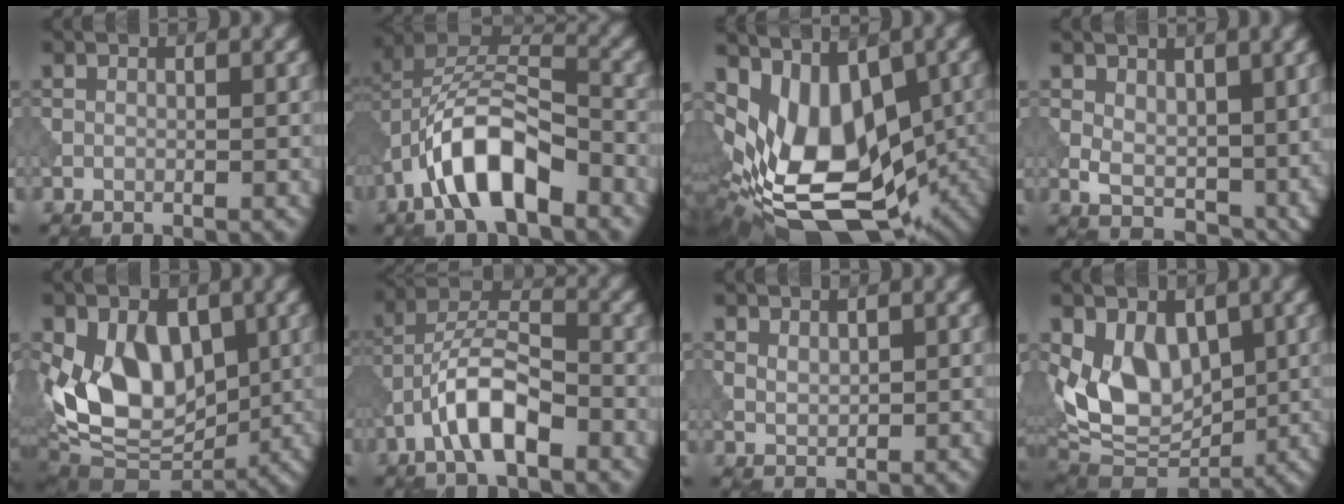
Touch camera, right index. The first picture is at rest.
{"total": 9.3, "force": [-4.5, 4.0, 7.1], "torque": [-0.124, 0.019, -0.087]}
{"total": 15.7, "force": [-1.2, 9.5, 12.5], "torque": [-0.172, -0.025, 0.004]}
{"total": 5.3, "force": [1.7, 3.2, 3.8], "torque": [-0.069, -0.014, 0.035]}
{"total": 9.2, "force": [0.5, 6.2, 6.8], "torque": [-0.115, -0.013, 0.006]}
{"total": 6.2, "force": [-3.1, 2.2, 4.9], "torque": [-0.086, 0.016, -0.063]}
{"total": 1.4, "force": [0.9, 0.8, 0.8], "torque": [-0.016, -0.002, 0.021]}
{"total": 7.6, "force": [1.1, 5.3, 5.3], "torque": [-0.089, -0.019, 0.021]}